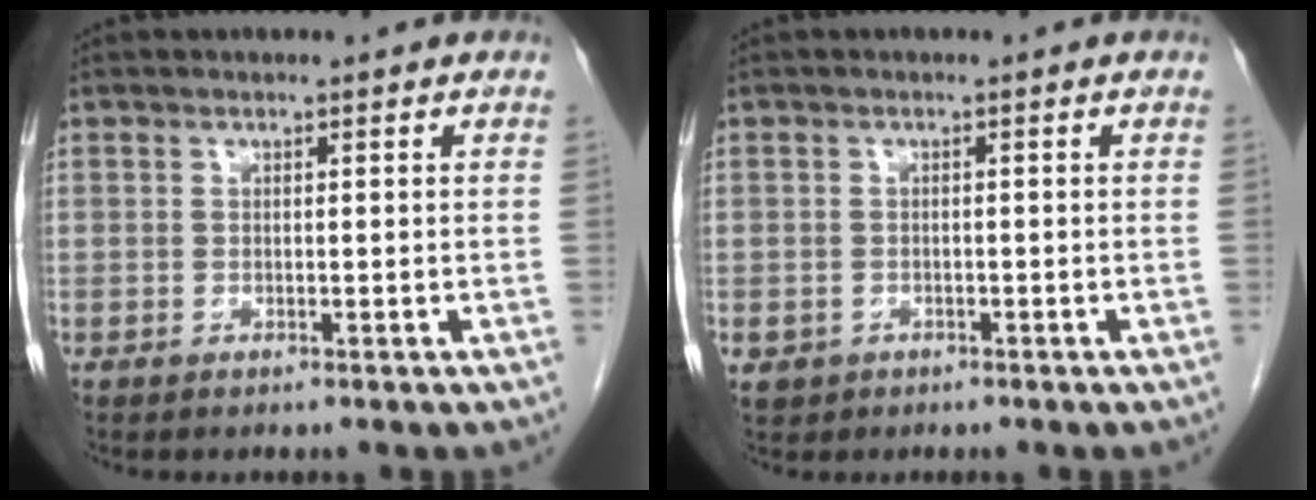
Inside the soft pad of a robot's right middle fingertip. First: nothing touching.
{"total": 2.3, "force": [-1.2, 2.0, 0.4], "torque": [-0.007, 0.003, -0.015]}